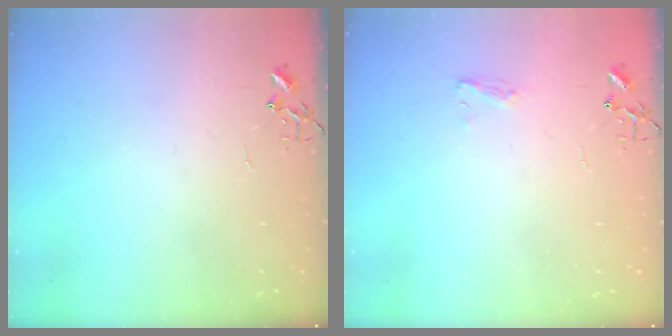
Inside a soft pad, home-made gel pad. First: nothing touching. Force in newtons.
{"total": 5.7, "press": 5.7, "slide": 0.7}